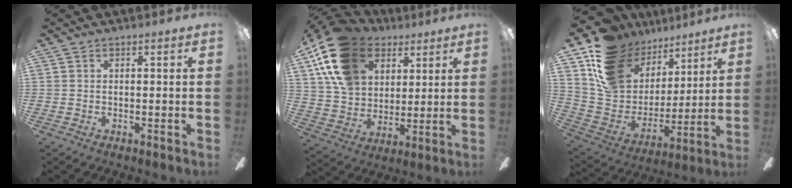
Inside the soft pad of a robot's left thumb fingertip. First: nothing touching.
{"total": 19.2, "force": [10.1, 13.1, 9.6], "torque": [-0.213, -0.034, 0.194]}
{"total": 18.6, "force": [11.0, 12.7, 7.8], "torque": [-0.158, -0.062, 0.217]}